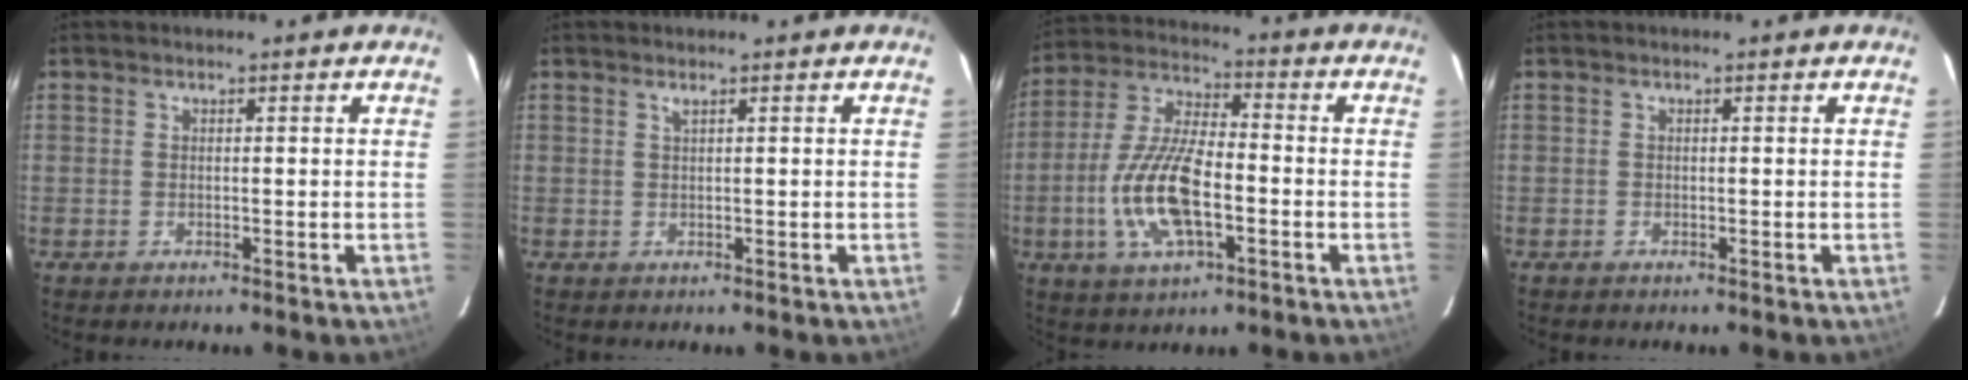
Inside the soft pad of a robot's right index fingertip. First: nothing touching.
{"total": 0.5, "force": [0.4, -0.1, 0.4], "torque": [-0.008, 0.001, 0.006]}
{"total": 14.3, "force": [-3.9, 5.5, 12.6], "torque": [-0.269, -0.002, -0.075]}
{"total": 0.0}